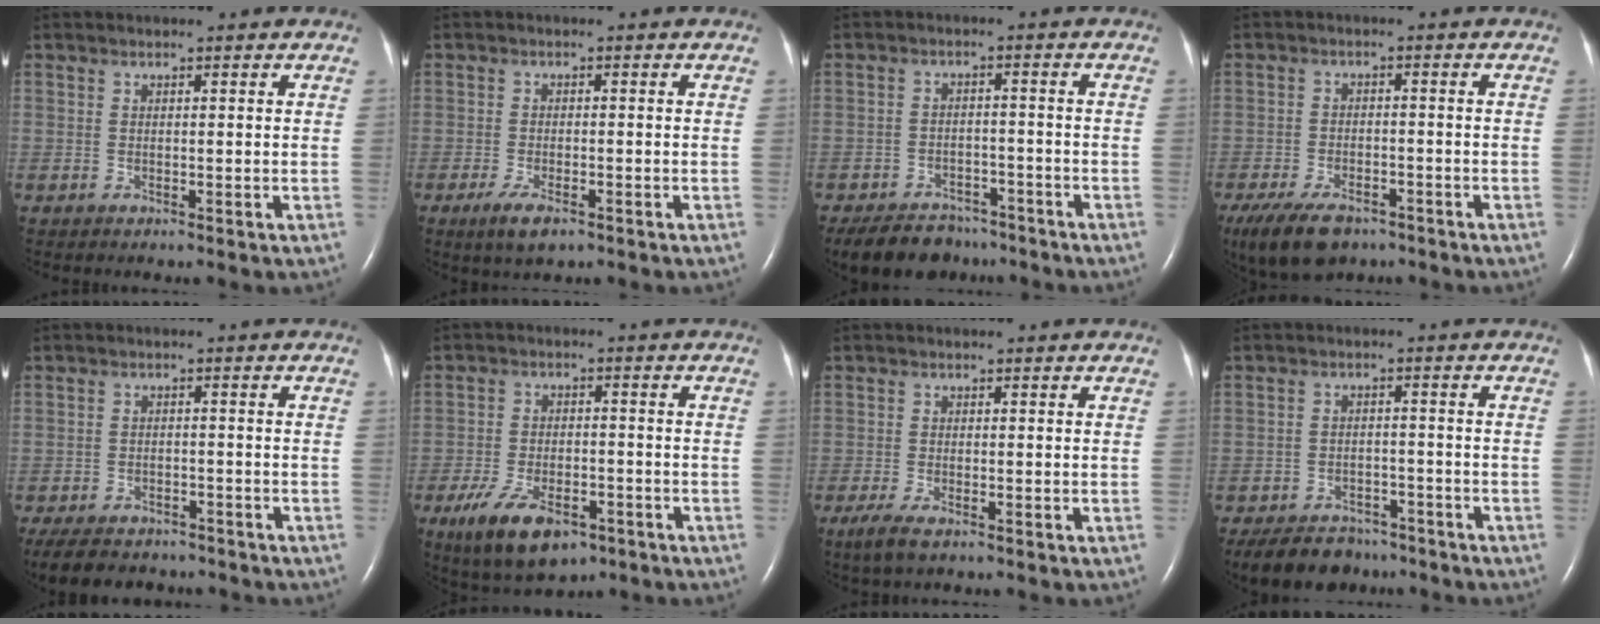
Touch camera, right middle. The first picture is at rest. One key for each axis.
{"total": 3.9, "fx": -2.3, "fy": 1.2, "fz": 2.9, "tx": -0.063, "ty": -0.006, "tz": -0.038}
{"total": 9.6, "fx": -8.0, "fy": 4.6, "fz": 2.8, "tx": -0.045, "ty": -0.004, "tz": -0.117}
{"total": 9.6, "fx": -6.8, "fy": 4.5, "fz": 5.0, "tx": -0.099, "ty": -0.009, "tz": -0.110}
{"total": 12.2, "fx": -10.2, "fy": 5.1, "fz": 4.4, "tx": -0.098, "ty": -0.010, "tz": -0.136}
{"total": 10.6, "fx": -6.3, "fy": 4.8, "fz": 7.0, "tx": -0.131, "ty": -0.012, "tz": -0.099}
{"total": 3.7, "fx": -2.4, "fy": 1.0, "fz": 2.6, "tx": -0.060, "ty": -0.010, "tz": -0.042}
{"total": 9.3, "fx": -7.8, "fy": 4.4, "fz": 2.7, "tx": -0.044, "ty": -0.004, "tz": -0.115}